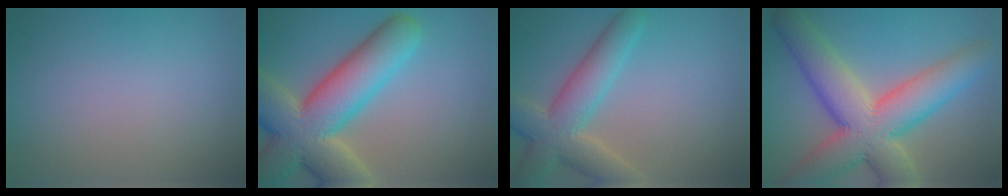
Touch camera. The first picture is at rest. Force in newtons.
{"total": 12.0, "press": 11.9, "slide": 1.0}
{"total": 6.5, "press": 6.5, "slide": 0.4}
{"total": 10.7, "press": 10.7, "slide": 0.8}